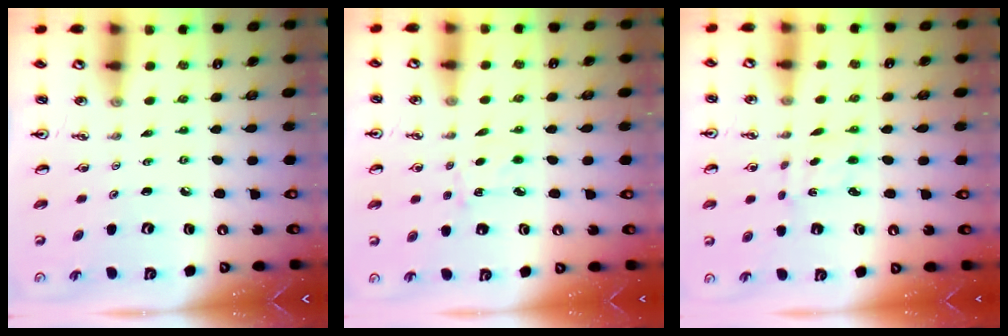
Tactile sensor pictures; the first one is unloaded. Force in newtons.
{"total": 4.3, "press": 4.2, "slide": 0.6}
{"total": 1.8, "press": 1.6, "slide": 0.7}